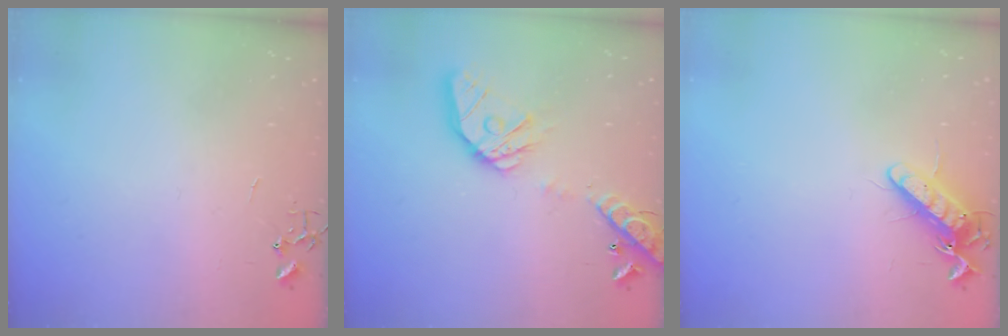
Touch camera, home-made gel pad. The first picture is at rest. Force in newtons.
{"total": 16.7, "press": 16.5, "slide": 2.5}
{"total": 11.7, "press": 11.6, "slide": 1.7}